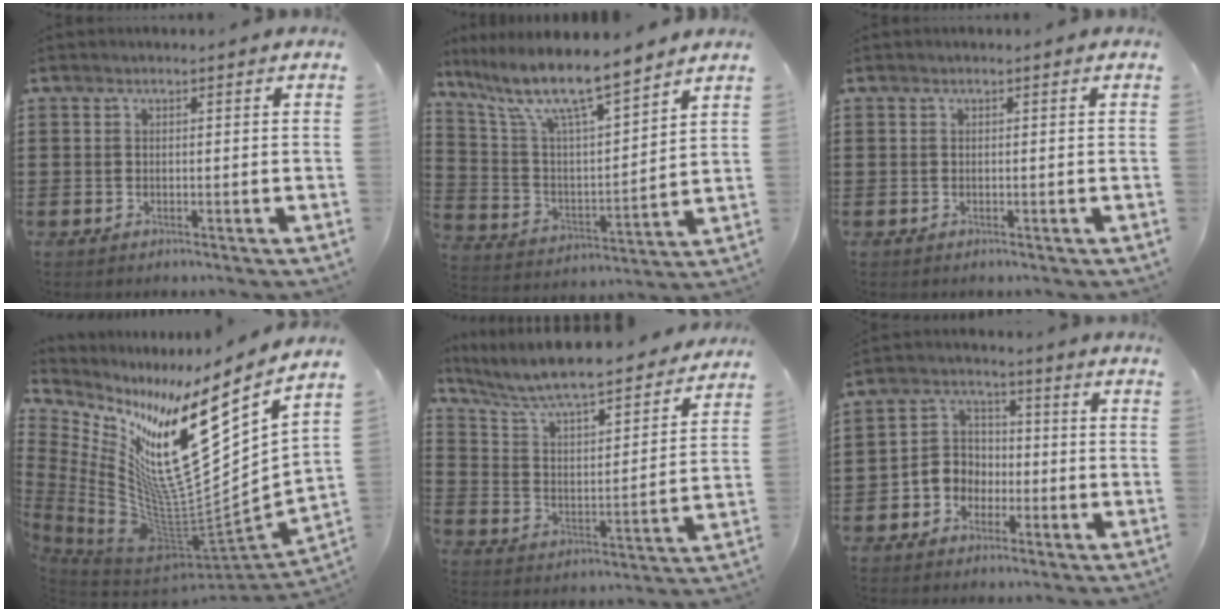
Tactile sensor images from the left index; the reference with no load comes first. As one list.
[{"total": 10.3, "force": [8.3, 1.6, 5.9], "torque": [-0.149, -0.049, 0.139]}, {"total": 0.0}, {"total": 17.4, "force": [6.3, 5.4, 15.3], "torque": [-0.263, -0.070, 0.095]}, {"total": 7.2, "force": [6.7, 0.0, 2.7], "torque": [-0.082, -0.054, 0.108]}, {"total": 5.0, "force": [-1.9, 4.5, 1.2], "torque": [-0.045, 0.008, -0.043]}]